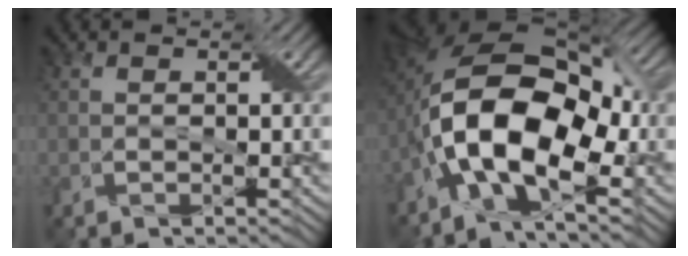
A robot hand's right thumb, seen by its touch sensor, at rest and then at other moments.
{"total": 14.9, "force": [-3.1, 7.1, 12.7], "torque": [-0.239, 0.004, -0.071]}